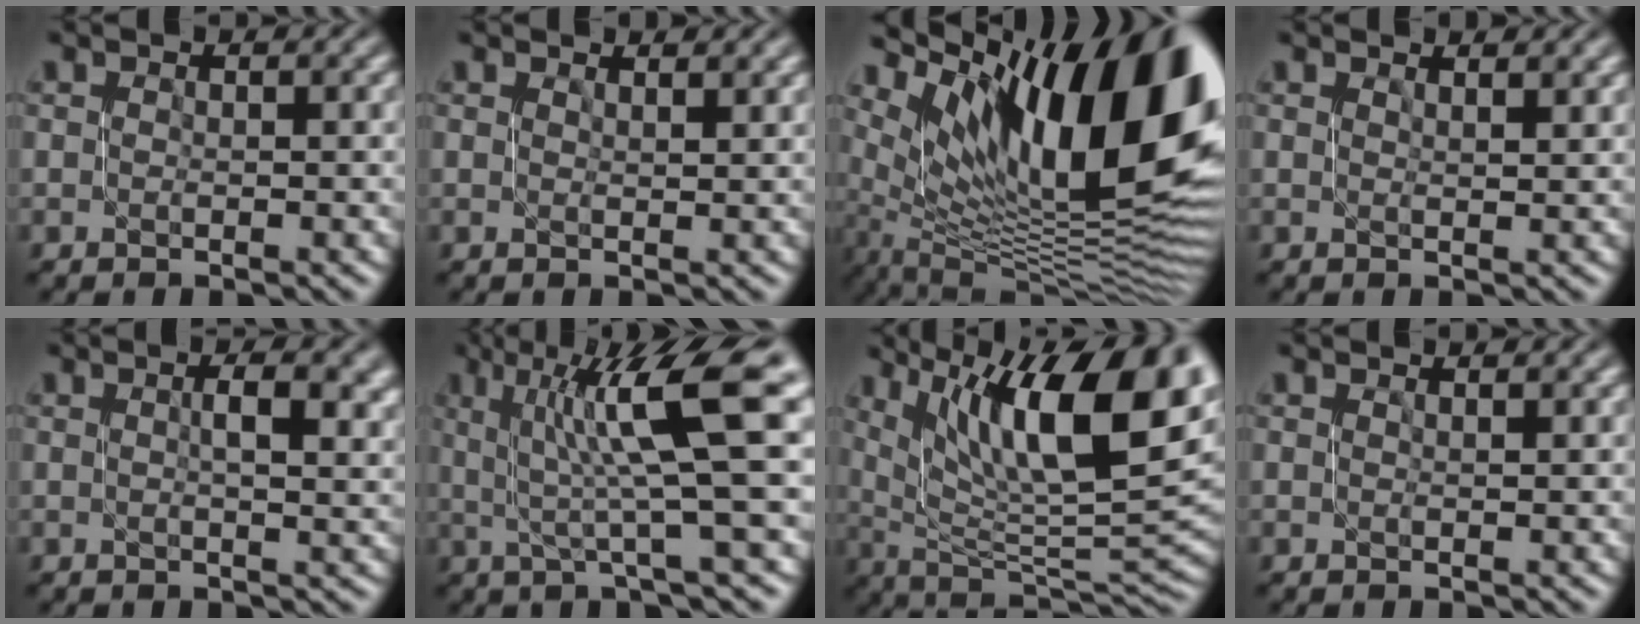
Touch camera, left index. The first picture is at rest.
{"total": 1.7, "force": [1.4, 0.5, 0.8], "torque": [-0.002, 0.000, 0.019]}
{"total": 16.5, "force": [6.2, 6.6, 13.8], "torque": [-0.224, 0.006, 0.108]}
{"total": 2.0, "force": [1.6, 0.6, 1.0], "torque": [-0.005, 0.001, 0.022]}
{"total": 4.9, "force": [1.0, 1.7, 4.5], "torque": [-0.052, 0.009, 0.015]}
{"total": 9.7, "force": [2.3, 1.8, 9.2], "torque": [-0.122, 0.010, 0.039]}
{"total": 14.4, "force": [6.4, 4.6, 12.0], "torque": [-0.185, 0.012, 0.117]}
{"total": 0.7, "force": [0.6, 0.2, 0.4], "torque": [-0.001, 0.001, 0.009]}